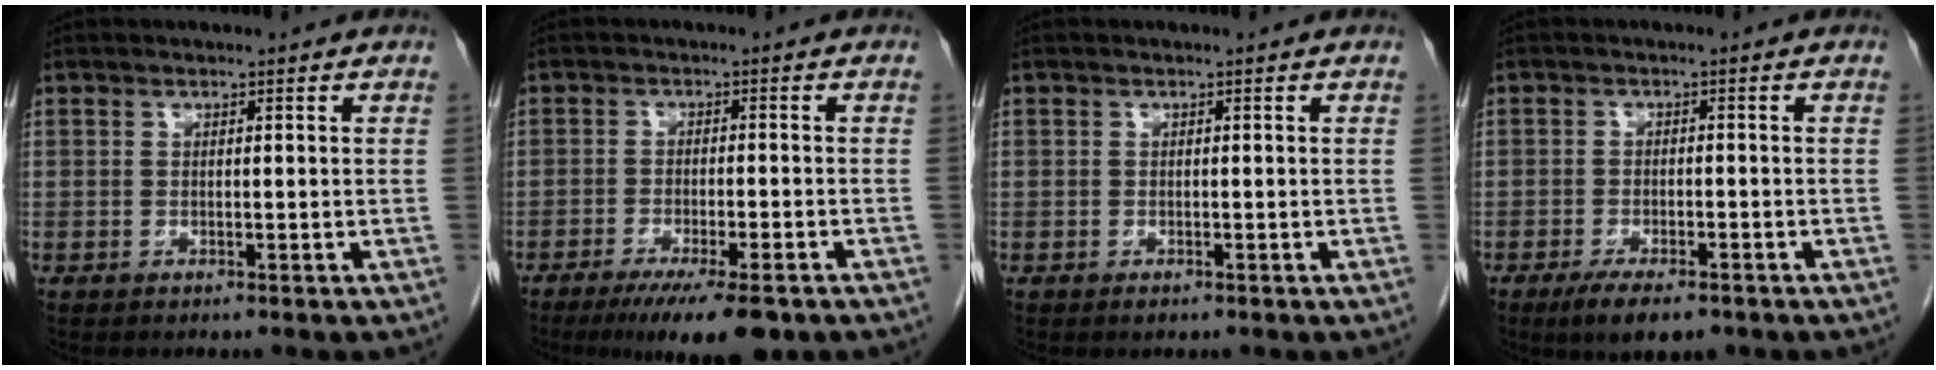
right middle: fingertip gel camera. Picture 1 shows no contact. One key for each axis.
{"total": 10.4, "fx": -7.3, "fy": 1.8, "fz": 7.2, "tx": -0.102, "ty": -0.018, "tz": -0.110}
{"total": 0.6, "fx": -0.4, "fy": 0.3, "fz": 0.3, "tx": -0.006, "ty": 0.000, "tz": -0.004}
{"total": 6.0, "fx": -4.2, "fy": 1.9, "fz": 3.9, "tx": -0.064, "ty": -0.008, "tz": -0.064}